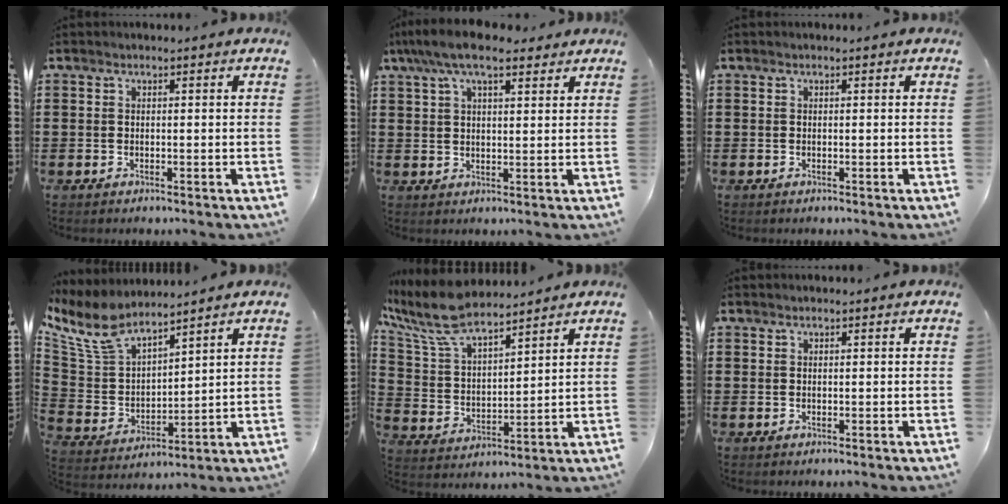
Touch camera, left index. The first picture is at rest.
{"total": 7.6, "force": [5.4, 2.6, 4.7], "torque": [-0.104, 0.004, 0.098]}
{"total": 0.0}
{"total": 8.8, "force": [7.3, 3.3, 3.7], "torque": [-0.113, -0.041, 0.131]}
{"total": 10.3, "force": [8.8, 2.5, 4.8], "torque": [-0.135, -0.037, 0.154]}
{"total": 0.6, "force": [0.6, 0.2, 0.1], "torque": [-0.004, 0.000, 0.013]}